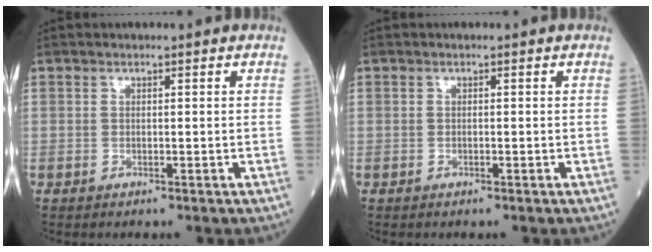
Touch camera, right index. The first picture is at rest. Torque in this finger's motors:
{"motor_torque": [0.09, -0.12, 0.06, -0.01]}